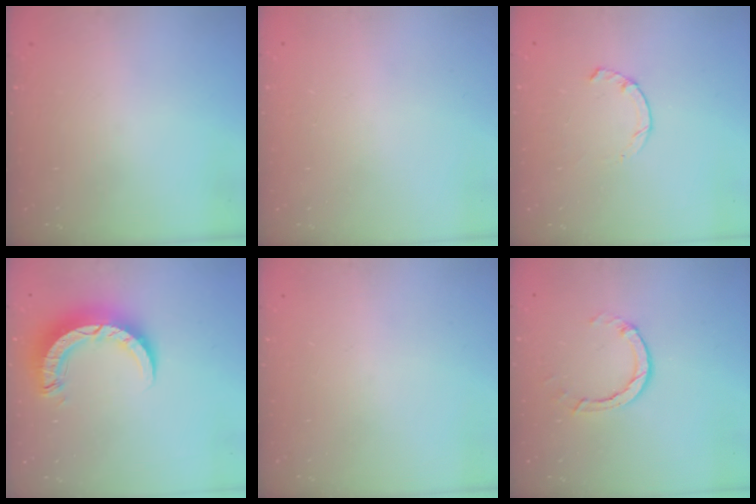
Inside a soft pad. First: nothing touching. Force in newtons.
{"total": 2.6, "press": 2.6, "slide": 0.2}
{"total": 1.9, "press": 1.9, "slide": 0.3}
{"total": 8.8, "press": 8.8, "slide": 0.8}
{"total": 0.0}
{"total": 3.5, "press": 3.5, "slide": 0.4}